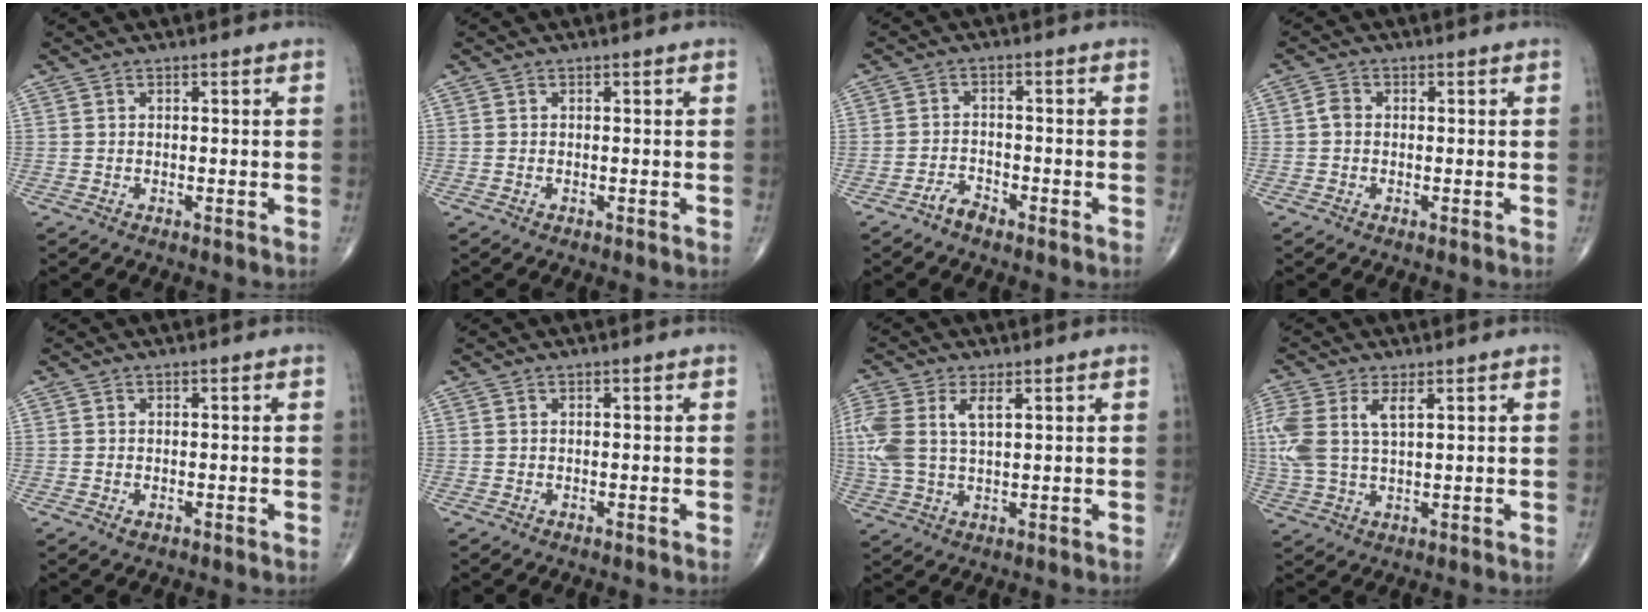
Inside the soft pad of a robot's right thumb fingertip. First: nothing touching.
{"total": 0.0}
{"total": 2.7, "force": [-2.3, 1.0, 1.1], "torque": [-0.019, 0.015, -0.043]}
{"total": 1.8, "force": [-0.2, 1.4, 1.1], "torque": [-0.013, 0.004, -0.008]}
{"total": 0.8, "force": [-0.3, 0.5, 0.6], "torque": [-0.008, 0.004, -0.003]}
{"total": 0.0}
{"total": 10.1, "force": [2.7, 5.2, 8.3], "torque": [-0.211, 0.014, 0.060]}
{"total": 9.9, "force": [2.8, 4.8, 8.2], "torque": [-0.211, 0.012, 0.064]}